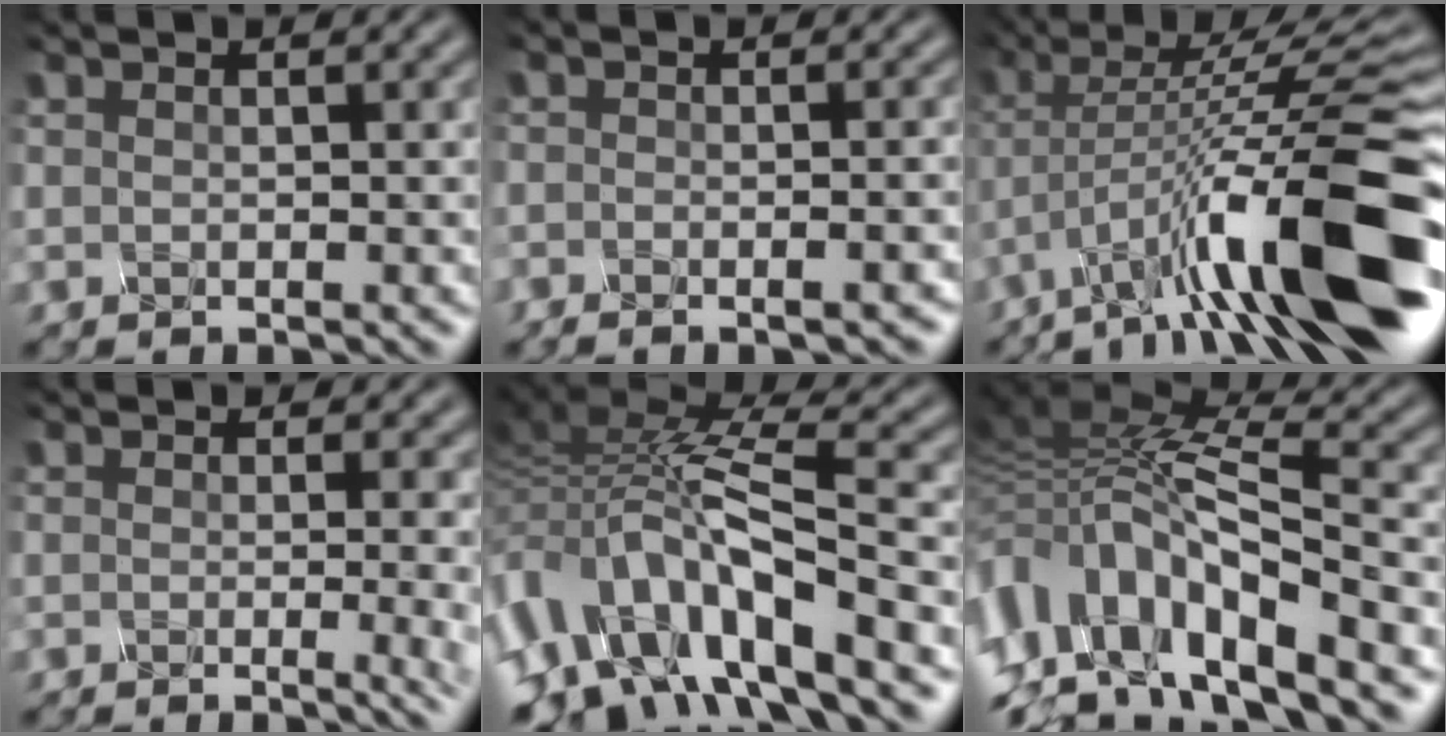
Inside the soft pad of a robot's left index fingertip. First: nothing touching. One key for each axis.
{"total": 2.4, "fx": -2.1, "fy": 0.4, "fz": 1.0, "tx": 0.005, "ty": 0.006, "tz": -0.009}
{"total": 13.2, "fx": -5.7, "fy": 2.1, "fz": 11.7, "tx": -0.208, "ty": 0.014, "tz": -0.067}
{"total": 7.6, "fx": -0.1, "fy": 3.9, "fz": 6.5, "tx": -0.045, "ty": 0.028, "tz": 0.006}
{"total": 11.3, "fx": -3.8, "fy": 4.9, "fz": 9.4, "tx": -0.210, "ty": 0.010, "tz": -0.038}
{"total": 13.2, "fx": -4.9, "fy": 6.1, "fz": 10.6, "tx": -0.243, "ty": 0.005, "tz": -0.045}